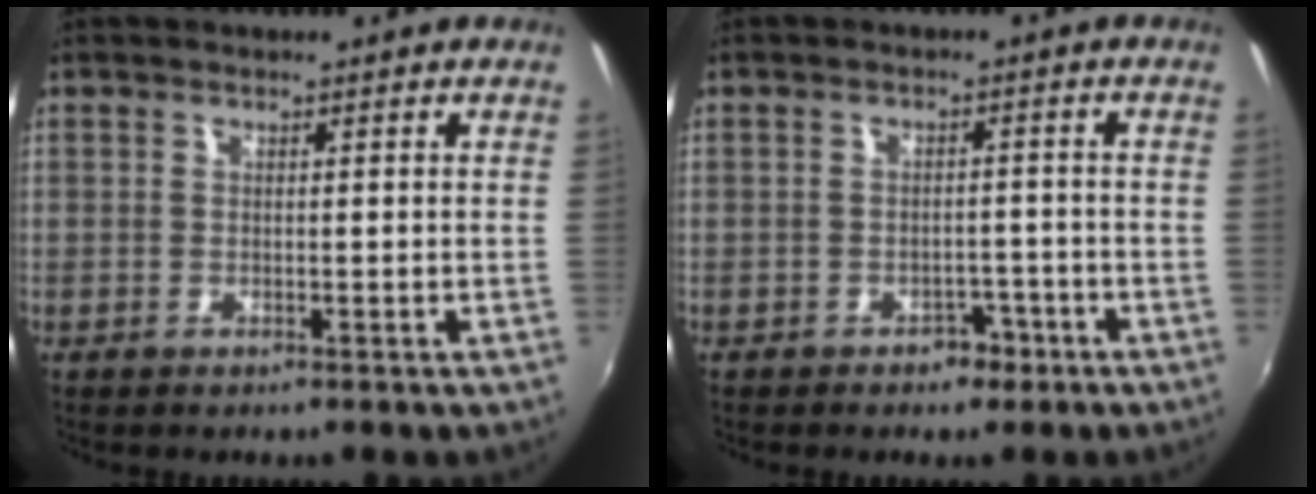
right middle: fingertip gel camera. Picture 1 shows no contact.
{"total": 3.4, "force": [-2.3, 2.2, 1.2], "torque": [-0.026, 0.005, -0.025]}